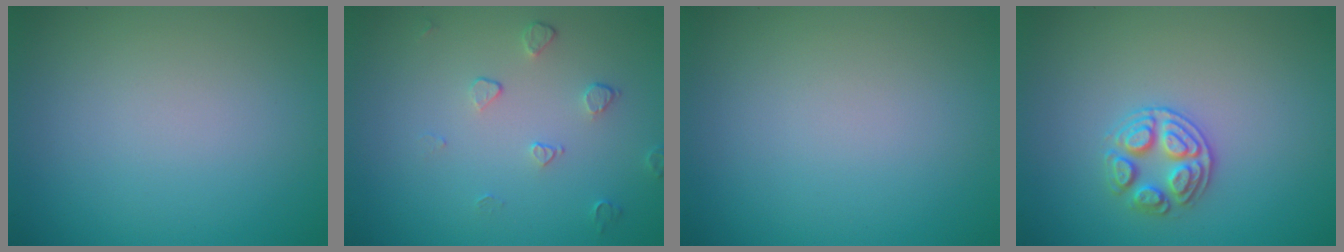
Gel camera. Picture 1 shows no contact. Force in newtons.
{"total": 1.5, "press": 0.9, "slide": 1.1}
{"total": 0.0}
{"total": 2.8, "press": 2.7, "slide": 0.7}